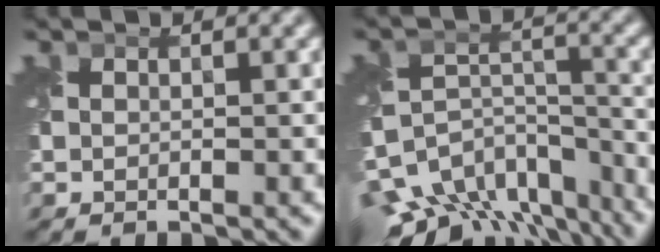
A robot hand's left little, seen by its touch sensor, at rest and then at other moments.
{"total": 12.6, "force": [-10.0, 5.9, 4.7], "torque": [-0.089, -0.003, -0.129]}